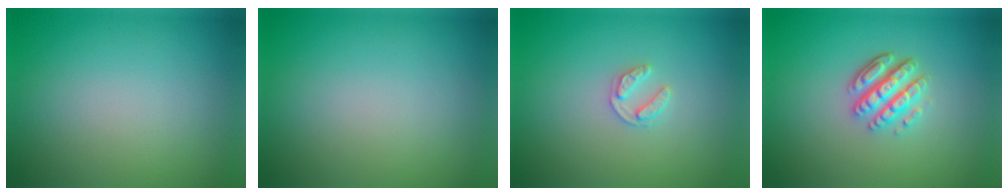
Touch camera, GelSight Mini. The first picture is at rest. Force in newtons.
{"total": 0.0}
{"total": 1.6, "press": 1.6, "slide": 0.3}
{"total": 4.3, "press": 3.3, "slide": 2.7}